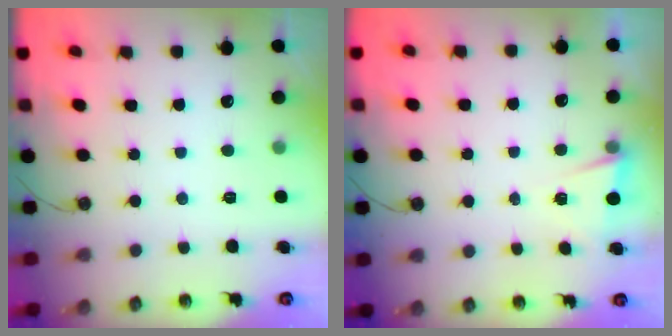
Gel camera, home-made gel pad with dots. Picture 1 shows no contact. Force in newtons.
{"total": 2.8, "press": 2.6, "slide": 1.0}